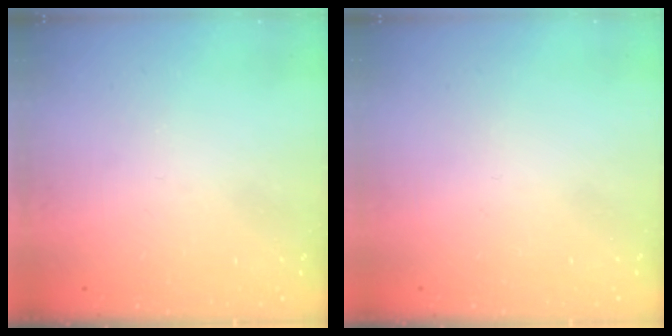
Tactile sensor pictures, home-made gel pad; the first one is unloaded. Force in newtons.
{"total": 1.5, "press": 1.5, "slide": 0.1}